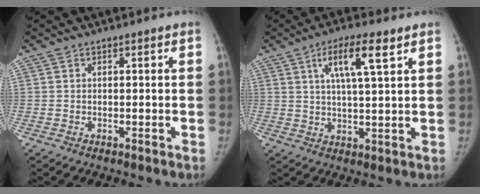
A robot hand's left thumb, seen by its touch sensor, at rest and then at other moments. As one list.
[{"total": 8.9, "force": [4.3, 1.8, 7.6], "torque": [-0.134, -0.012, 0.076]}]